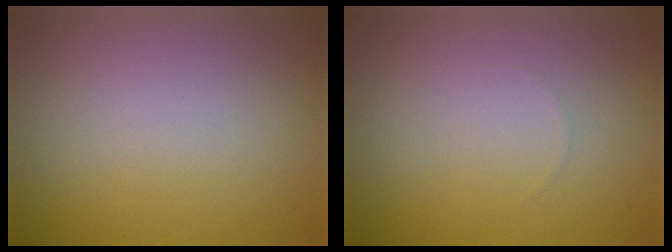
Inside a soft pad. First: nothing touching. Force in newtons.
{"total": 0.0}